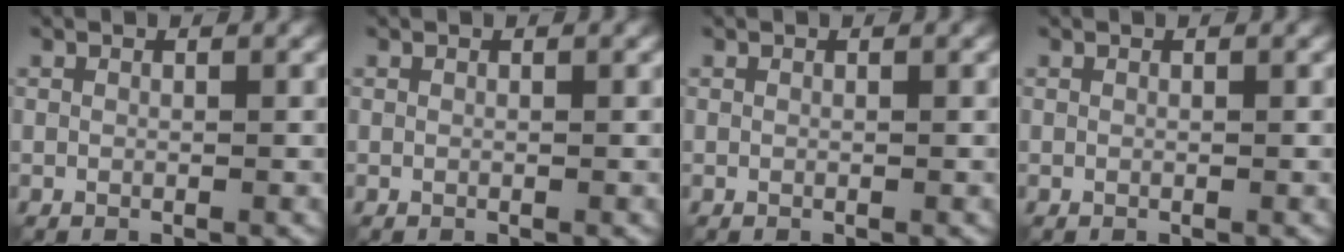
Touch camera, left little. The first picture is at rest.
{"total": 0.0}
{"total": 0.0}
{"total": 0.0}